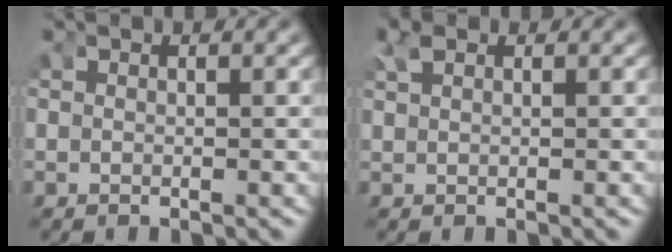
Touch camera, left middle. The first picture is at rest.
{"total": 1.0, "force": [0.8, 0.5, 0.4], "torque": [-0.016, 0.002, 0.018]}